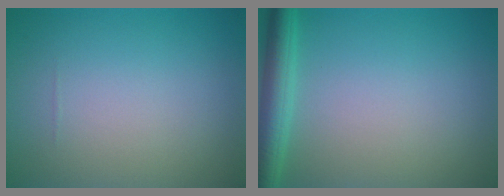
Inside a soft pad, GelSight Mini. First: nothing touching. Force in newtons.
{"total": 3.4, "press": 3.4, "slide": 0.2}